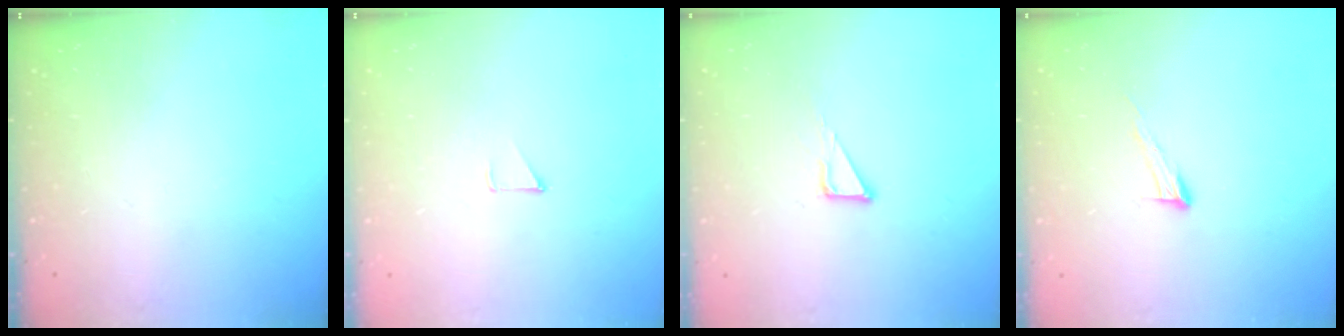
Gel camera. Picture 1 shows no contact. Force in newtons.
{"total": 2.9, "press": 2.8, "slide": 0.3}
{"total": 1.9, "press": 1.9, "slide": 0.1}
{"total": 6.4, "press": 6.4, "slide": 0.4}